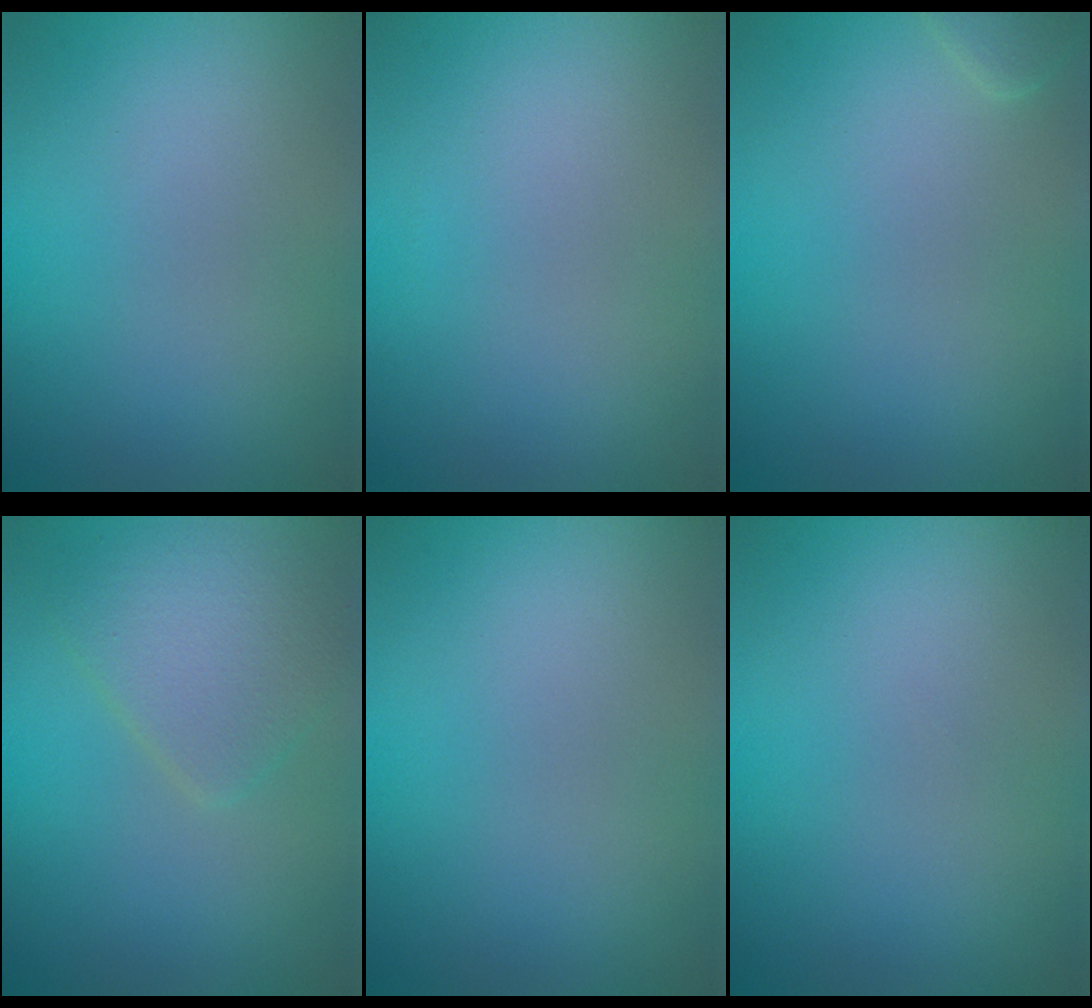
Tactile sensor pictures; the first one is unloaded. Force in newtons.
{"total": 0.0}
{"total": 0.8, "press": 0.8, "slide": 0.1}
{"total": 3.8, "press": 3.8, "slide": 0.1}
{"total": 0.0}
{"total": 0.0}